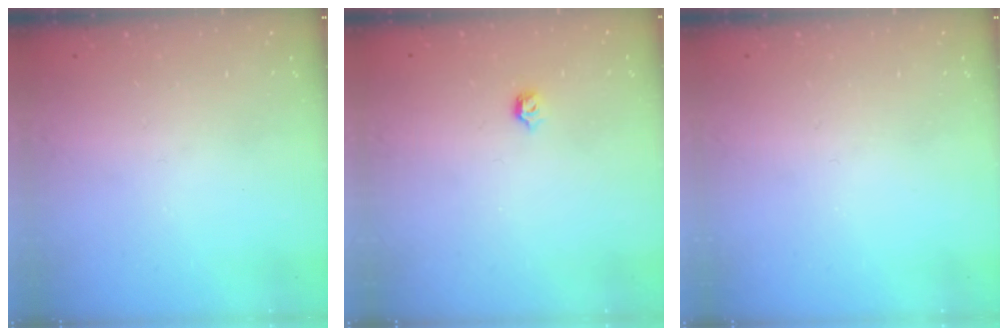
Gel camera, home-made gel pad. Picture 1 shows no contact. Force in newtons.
{"total": 4.0, "press": 3.9, "slide": 0.7}
{"total": 0.0}